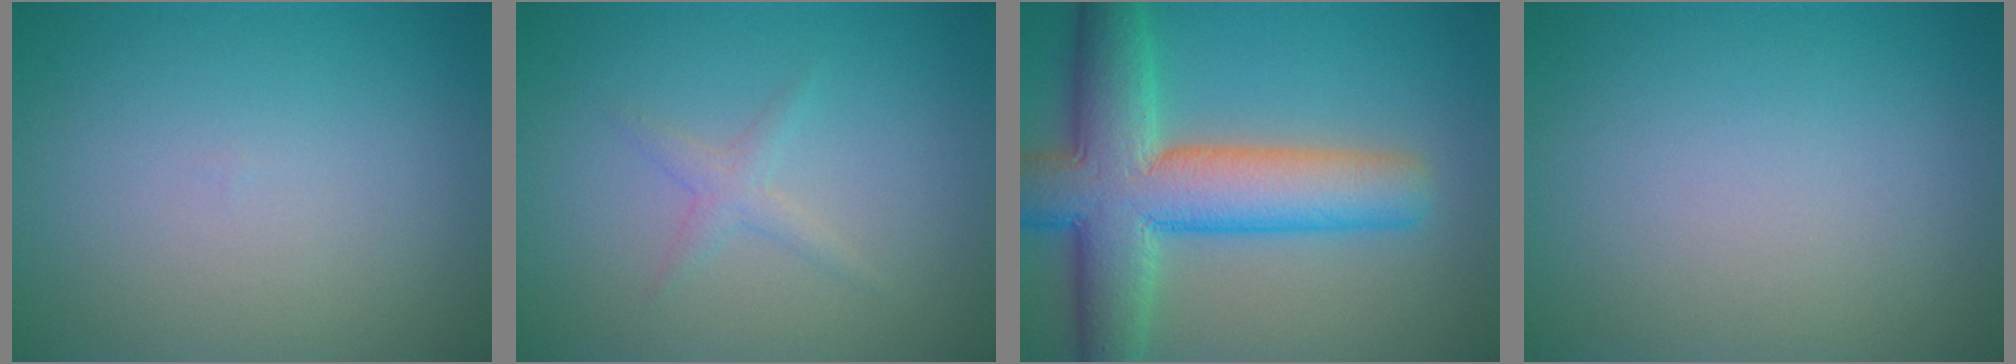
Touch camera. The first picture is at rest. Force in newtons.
{"total": 1.8, "press": 1.8, "slide": 0.1}
{"total": 10.5, "press": 10.5, "slide": 0.6}
{"total": 0.0}